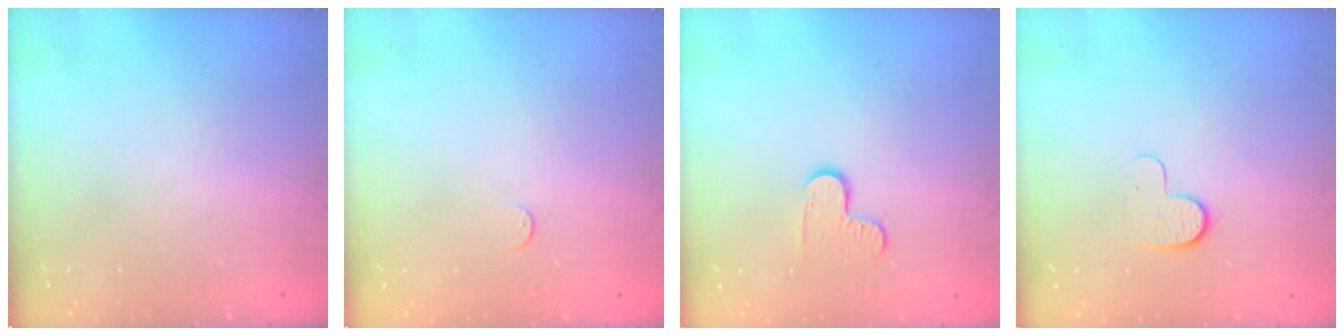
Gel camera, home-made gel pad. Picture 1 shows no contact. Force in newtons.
{"total": 2.7, "press": 2.7, "slide": 0.4}
{"total": 6.1, "press": 6.1, "slide": 0.6}
{"total": 5.4, "press": 5.3, "slide": 1.2}